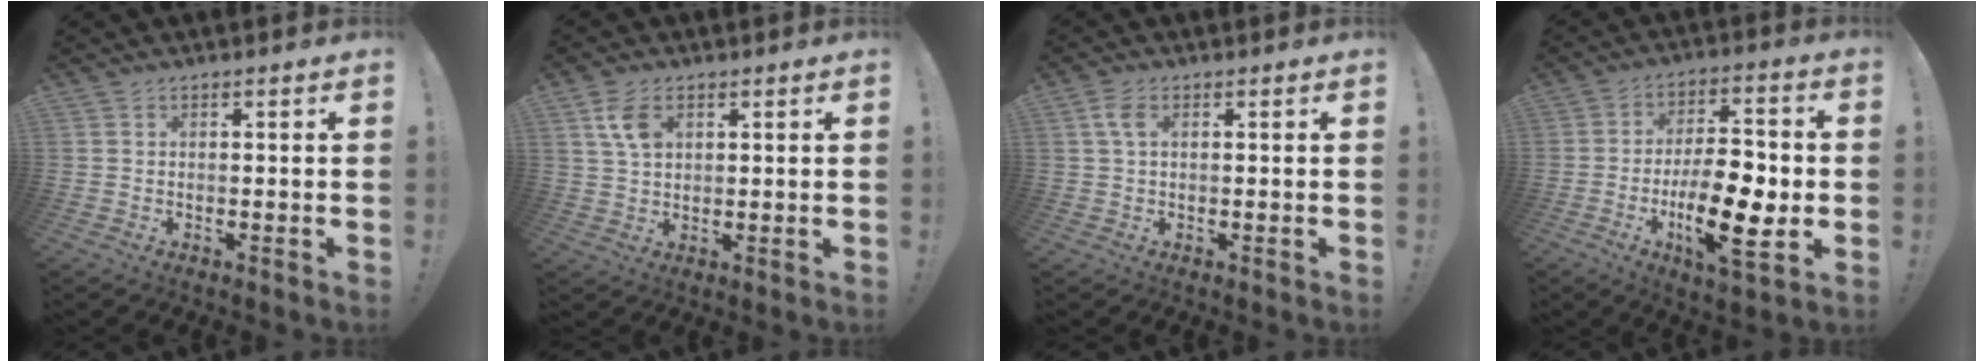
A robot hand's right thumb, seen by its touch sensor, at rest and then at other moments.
{"total": 6.7, "force": [2.7, 4.1, 4.6], "torque": [-0.086, -0.006, 0.050]}
{"total": 3.7, "force": [1.1, 1.9, 3.0], "torque": [-0.054, 0.005, 0.018]}
{"total": 17.3, "force": [-4.4, 6.6, 15.3], "torque": [-0.255, 0.011, -0.072]}